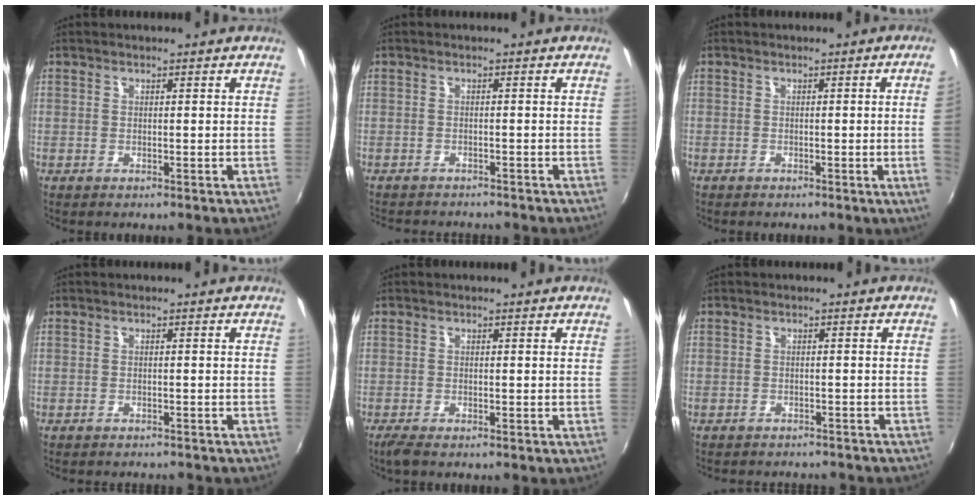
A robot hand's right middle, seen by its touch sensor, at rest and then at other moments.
{"total": 4.8, "force": [-4.5, 1.1, 1.3], "torque": [-0.038, -0.014, -0.068]}
{"total": 3.3, "force": [-0.1, -1.9, 2.7], "torque": [-0.048, -0.012, 0.006]}
{"total": 3.1, "force": [-2.9, 0.7, 0.9], "torque": [-0.025, -0.013, -0.042]}
{"total": 2.0, "force": [-1.5, 0.2, 1.3], "torque": [-0.029, -0.009, -0.029]}
{"total": 7.3, "force": [-6.6, 1.8, 2.5], "torque": [-0.058, -0.015, -0.087]}